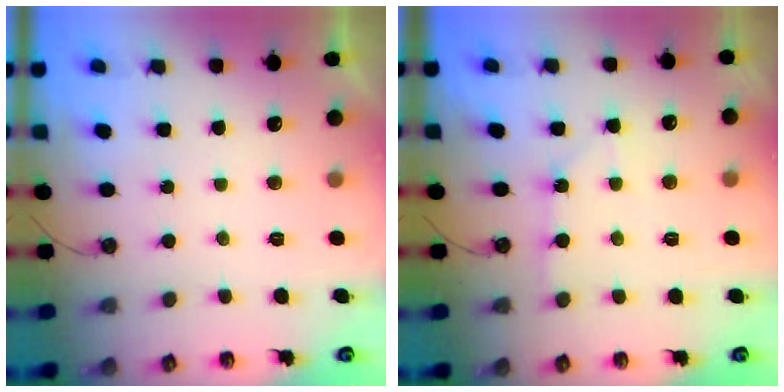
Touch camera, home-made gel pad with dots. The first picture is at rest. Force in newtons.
{"total": 6.7, "press": 6.7, "slide": 0.8}